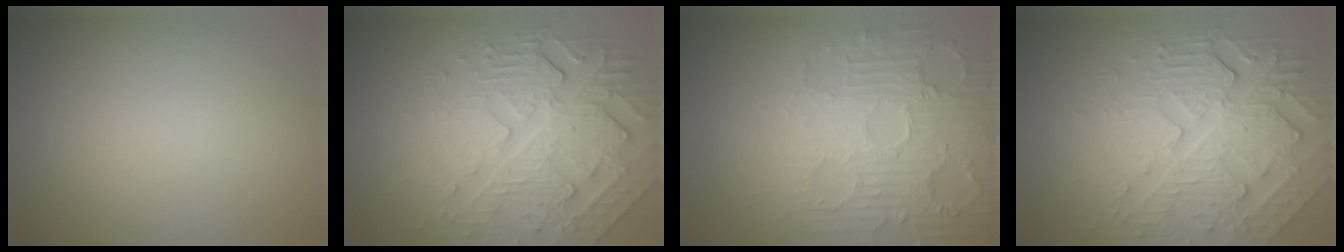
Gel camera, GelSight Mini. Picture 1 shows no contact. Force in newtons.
{"total": 7.4, "press": 5.4, "slide": 5.1}
{"total": 4.8, "press": 4.6, "slide": 1.2}
{"total": 7.4, "press": 5.4, "slide": 5.1}